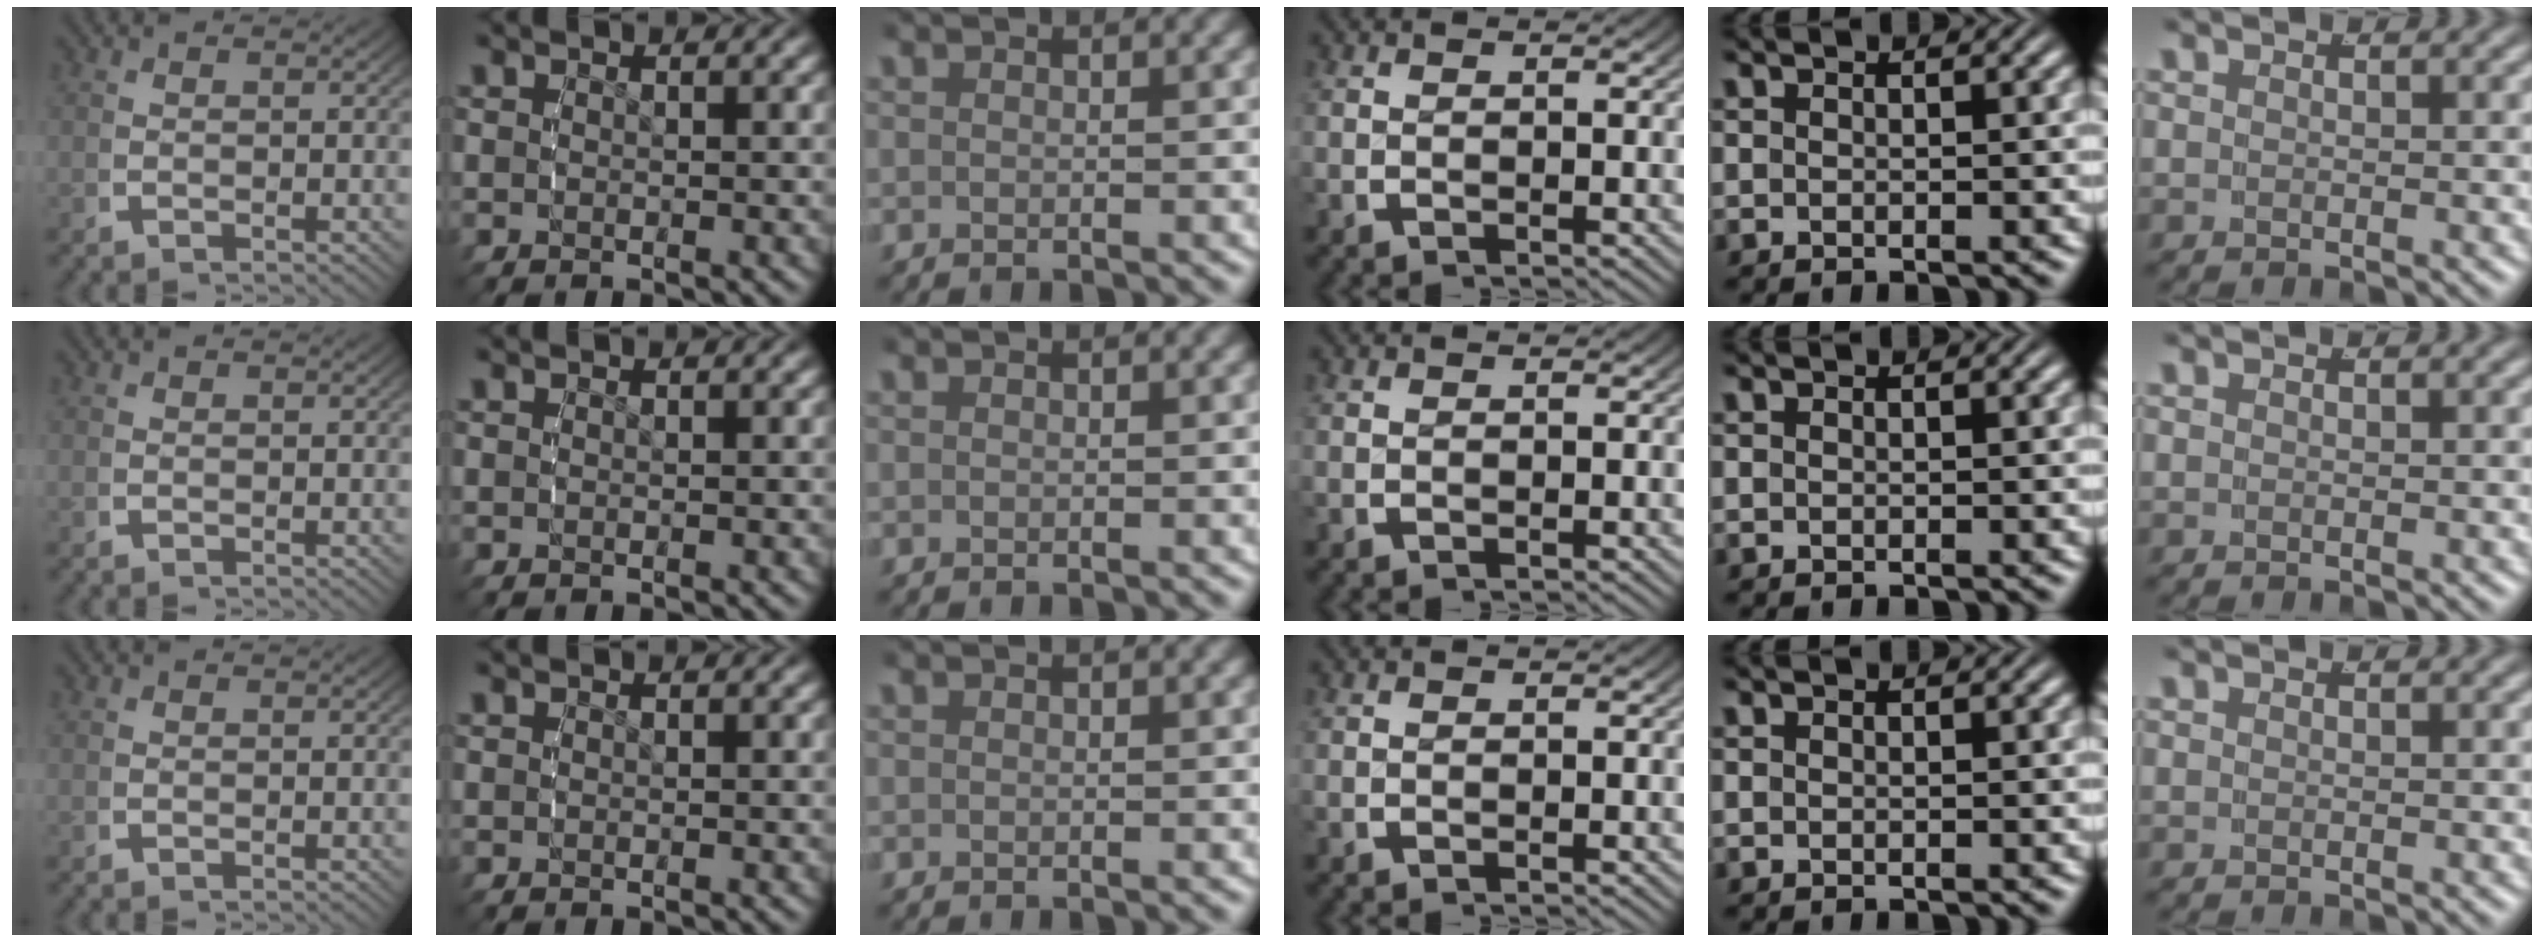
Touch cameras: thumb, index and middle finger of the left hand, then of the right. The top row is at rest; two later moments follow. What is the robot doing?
{"motion": "grasp_and_lifting", "object": "small bumper sticker"}